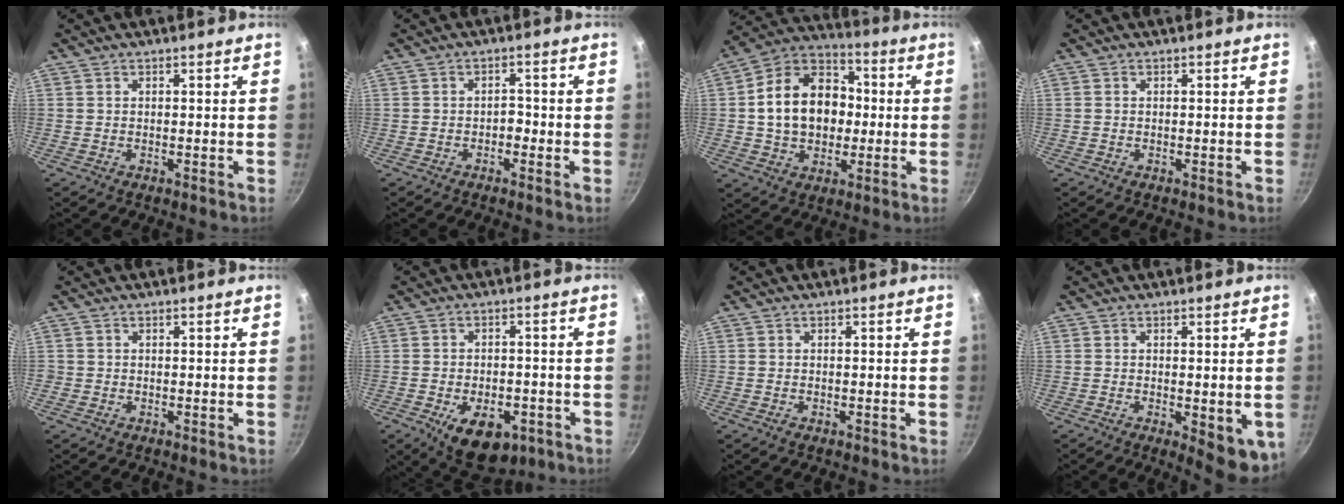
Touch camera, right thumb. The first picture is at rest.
{"total": 2.0, "force": [-1.0, 1.2, 1.2], "torque": [-0.008, 0.016, -0.017]}
{"total": 17.5, "force": [0.5, 13.3, 11.3], "torque": [-0.161, 0.032, -0.002]}
{"total": 0.0}
{"total": 0.8, "force": [-0.3, 0.7, 0.1], "torque": [-0.001, 0.001, -0.006]}
{"total": 12.6, "force": [-5.6, 7.4, 8.4], "torque": [-0.097, 0.013, -0.069]}
{"total": 0.6, "force": [-0.3, 0.4, 0.3], "torque": [-0.004, -0.001, -0.008]}
{"total": 7.9, "force": [-1.7, 3.0, 7.1], "torque": [-0.070, -0.004, -0.014]}